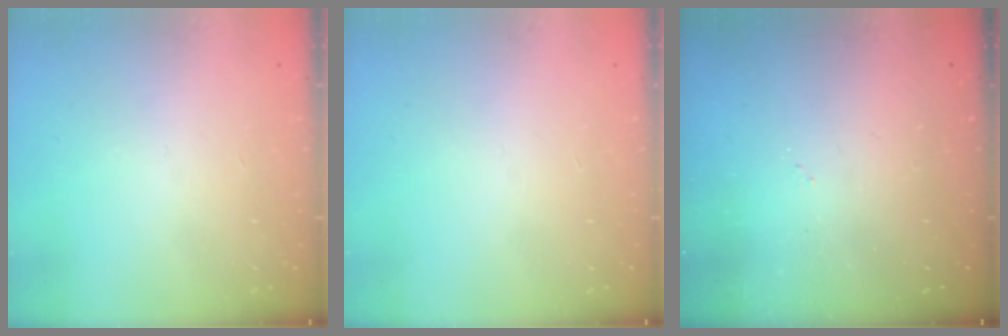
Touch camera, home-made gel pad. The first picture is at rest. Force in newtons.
{"total": 0.0}
{"total": 2.7, "press": 2.7, "slide": 0.4}